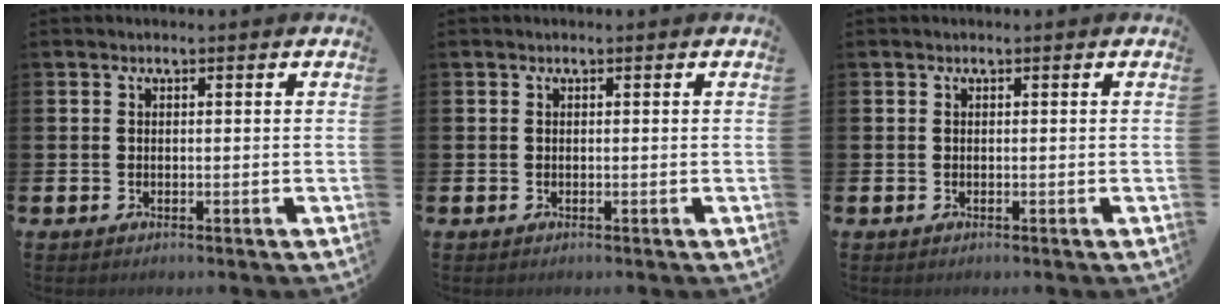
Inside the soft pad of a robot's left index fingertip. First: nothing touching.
{"total": 0.0}
{"total": 0.0}